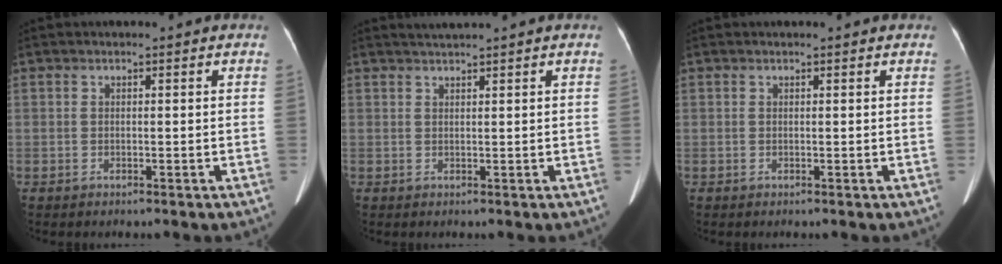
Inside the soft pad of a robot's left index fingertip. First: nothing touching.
{"total": 1.5, "force": [1.3, -0.6, 0.3], "torque": [-0.008, 0.006, 0.031]}
{"total": 0.8, "force": [0.8, 0.1, 0.3], "torque": [-0.009, 0.007, 0.009]}